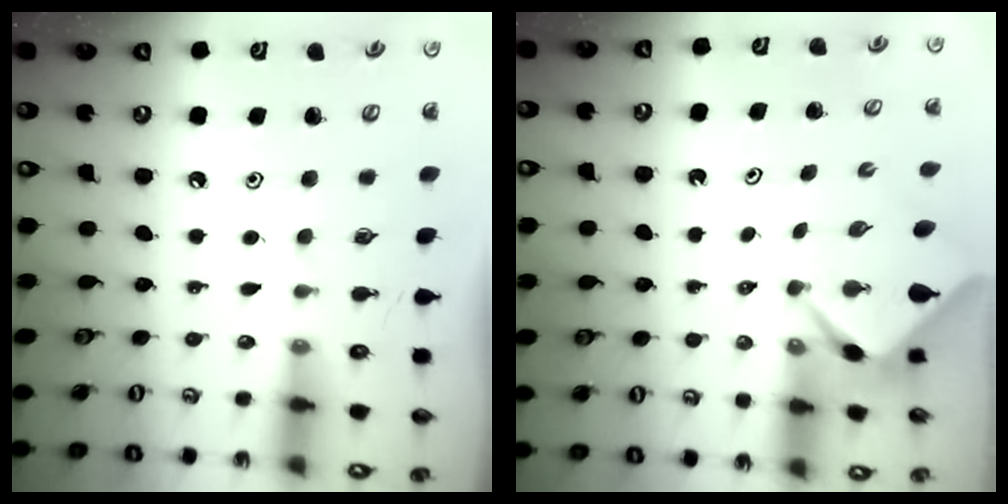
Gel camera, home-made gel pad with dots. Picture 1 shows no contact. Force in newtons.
{"total": 2.3, "press": 2.3, "slide": 0.4}